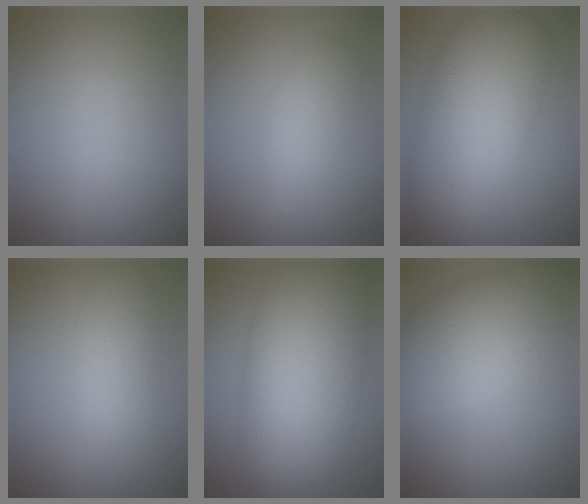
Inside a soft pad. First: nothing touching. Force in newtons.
{"total": 3.0, "press": 3.0, "slide": 0.1}
{"total": 9.5, "press": 9.5, "slide": 0.3}
{"total": 3.5, "press": 3.5, "slide": 0.1}
{"total": 12.2, "press": 12.2, "slide": 0.4}
{"total": 8.2, "press": 8.2, "slide": 0.3}